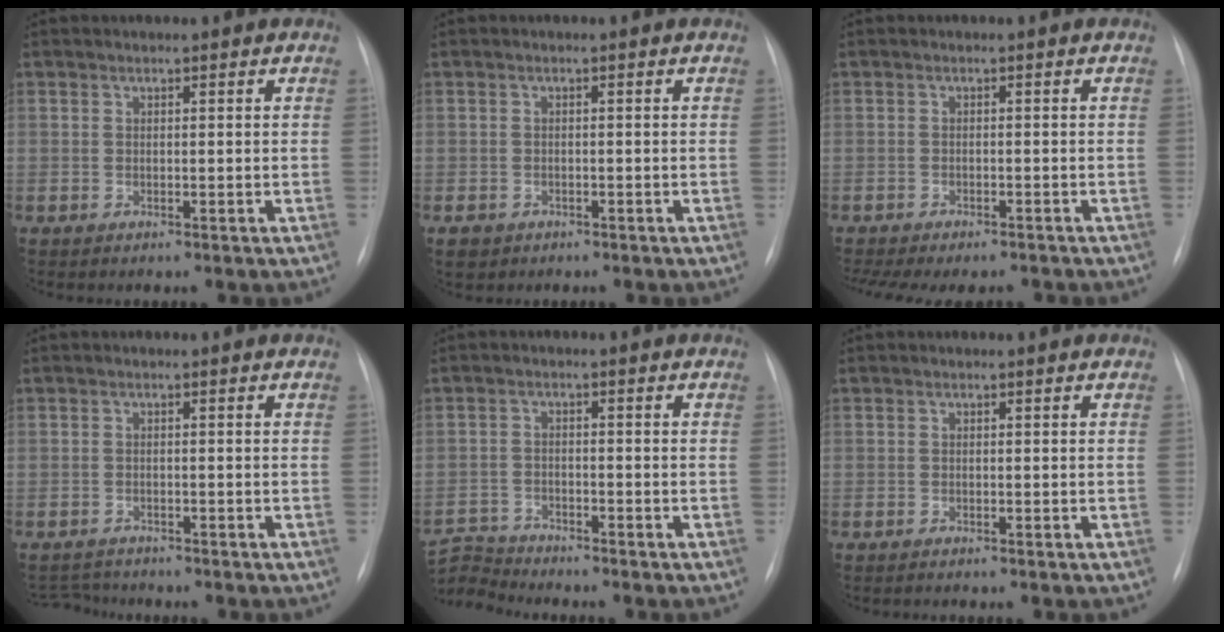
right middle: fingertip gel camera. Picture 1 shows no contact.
{"total": 2.4, "force": [-1.5, 1.8, 0.6], "torque": [-0.013, 0.001, -0.020]}
{"total": 11.2, "force": [-9.3, 3.8, 4.8], "torque": [-0.096, 0.000, -0.119]}
{"total": 2.5, "force": [-2.4, 0.5, -0.4], "torque": [0.007, -0.011, -0.039]}
{"total": 5.8, "force": [-5.7, -0.2, -0.9], "torque": [0.011, 0.002, -0.110]}
{"total": 0.0}